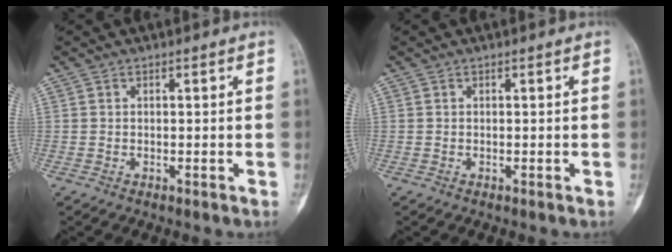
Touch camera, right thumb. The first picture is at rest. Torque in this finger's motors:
{"motor_torque": [0.05, 0.05, 0.03, -0.04, 0.01]}